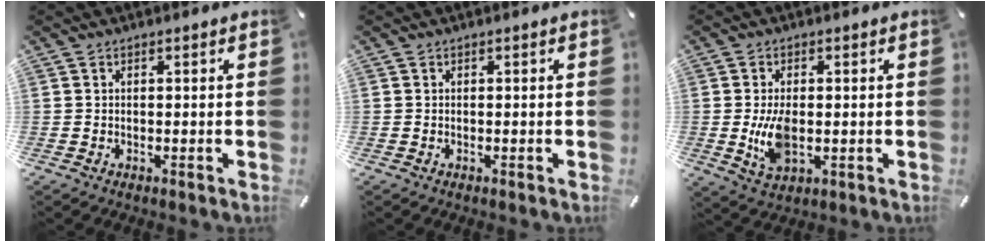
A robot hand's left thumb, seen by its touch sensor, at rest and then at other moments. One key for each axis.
{"total": 0.0}
{"total": 7.5, "fx": -0.3, "fy": 4.2, "fz": 6.1, "tx": -0.134, "ty": -0.006, "tz": -0.009}